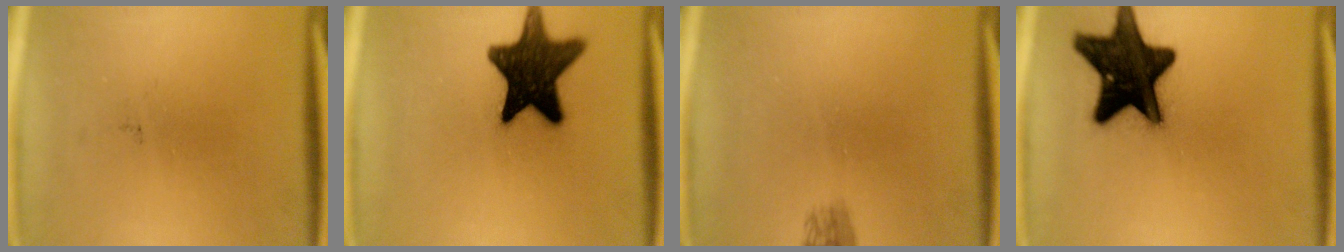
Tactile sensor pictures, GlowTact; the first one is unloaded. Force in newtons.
{"total": 16.0}
{"total": 1.6}
{"total": 18.6}